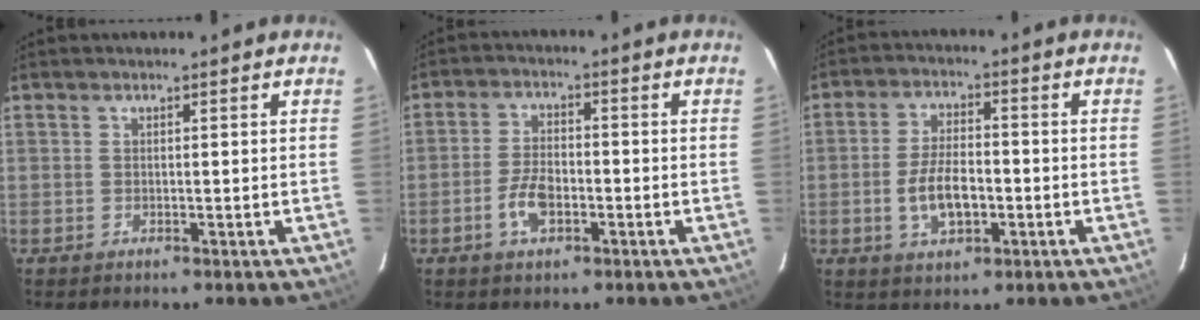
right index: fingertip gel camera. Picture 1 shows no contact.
{"total": 5.8, "force": [-2.4, 3.1, 4.2], "torque": [-0.090, 0.004, -0.042]}
{"total": 8.0, "force": [-2.1, 4.0, 6.6], "torque": [-0.133, -0.001, -0.033]}